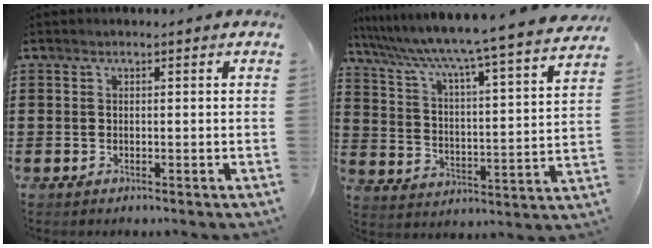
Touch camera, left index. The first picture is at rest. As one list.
[{"total": 5.6, "force": [4.9, -1.2, 2.5], "torque": [-0.072, -0.059, 0.067]}]